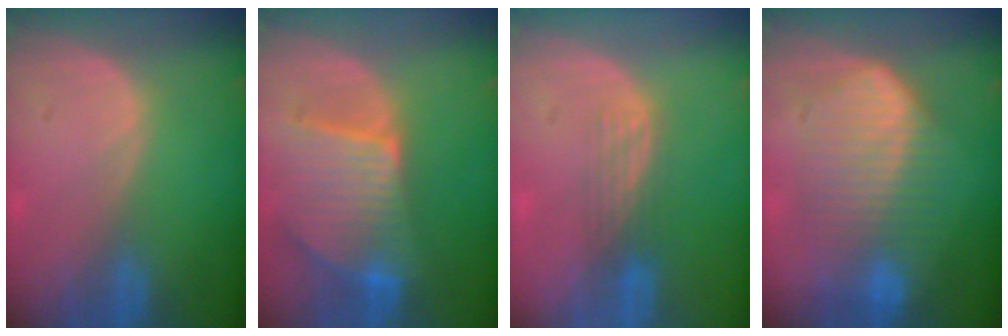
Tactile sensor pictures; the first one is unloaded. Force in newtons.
{"total": 9.5, "press": 8.3, "slide": 4.6}
{"total": 2.9, "press": 2.7, "slide": 1.1}
{"total": 9.7, "press": 9.7, "slide": 0.8}